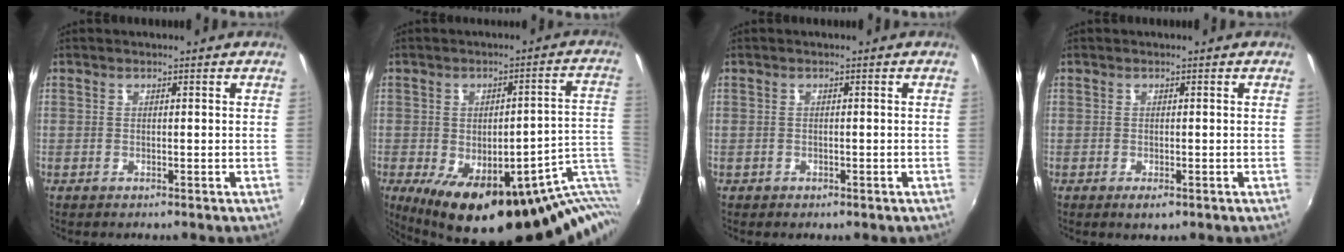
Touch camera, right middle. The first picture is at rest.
{"total": 22.8, "force": [-8.5, 8.2, 19.5], "torque": [-0.250, -0.037, -0.102]}
{"total": 1.3, "force": [-0.7, 1.0, 0.4], "torque": [-0.010, -0.005, -0.009]}
{"total": 1.5, "force": [-0.9, 0.3, 1.1], "torque": [-0.023, -0.006, -0.014]}